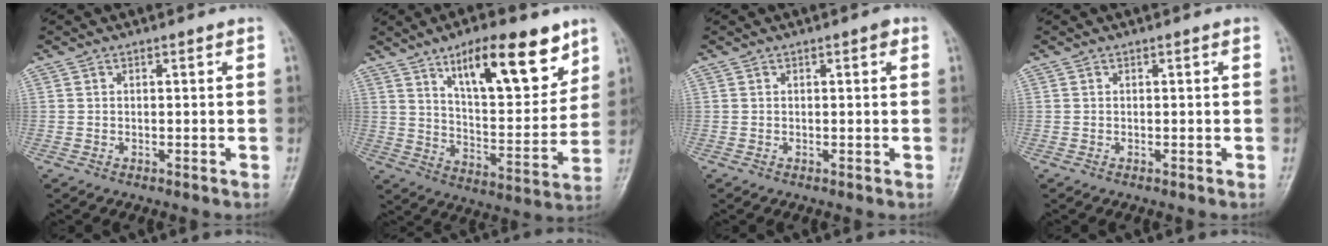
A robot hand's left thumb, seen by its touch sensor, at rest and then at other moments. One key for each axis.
{"total": 18.1, "fx": 10.8, "fy": 6.3, "fz": 13.1, "tx": -0.161, "ty": -0.060, "tz": 0.178}
{"total": 1.2, "fx": 0.5, "fy": 0.5, "fz": 1.0, "tx": -0.013, "ty": 0.001, "tz": 0.005}
{"total": 0.0}